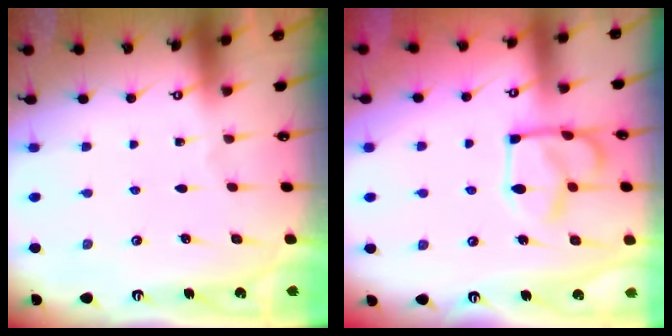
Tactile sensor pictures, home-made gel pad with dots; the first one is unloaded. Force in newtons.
{"total": 6.8, "press": 6.8, "slide": 0.5}